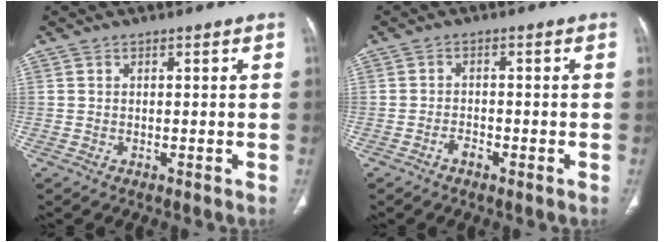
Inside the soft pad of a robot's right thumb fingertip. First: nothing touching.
{"total": 1.5, "force": [-0.8, 0.7, 1.0], "torque": [-0.020, 0.006, -0.016]}